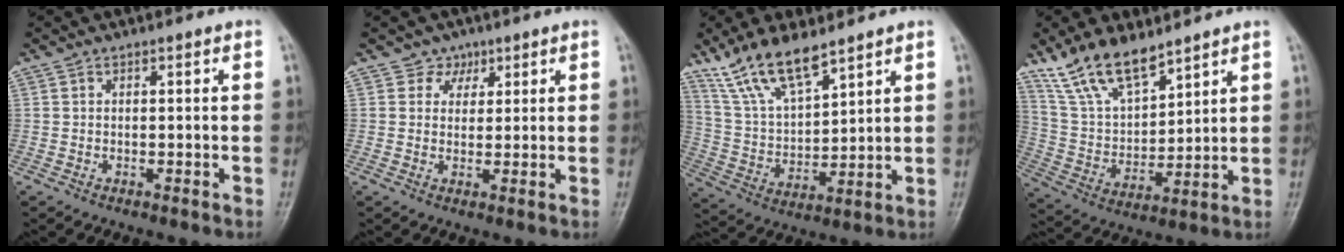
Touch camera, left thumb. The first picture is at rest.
{"total": 3.0, "force": [1.7, 2.5, 0.1], "torque": [0.021, -0.006, 0.020]}
{"total": 12.6, "force": [9.3, 4.1, 7.4], "torque": [-0.129, -0.041, 0.194]}
{"total": 13.2, "force": [10.0, 5.1, 6.9], "torque": [-0.110, -0.048, 0.206]}